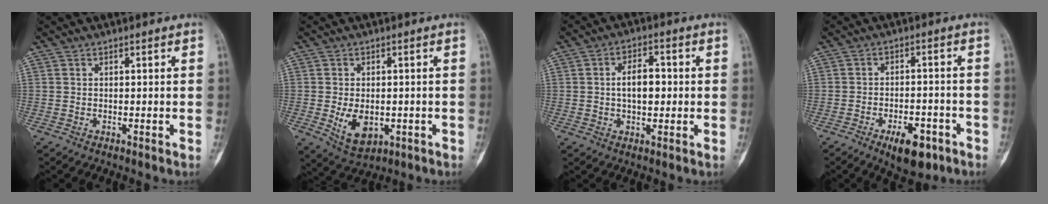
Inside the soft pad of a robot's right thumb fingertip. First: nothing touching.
{"total": 7.2, "force": [-1.5, 4.7, 5.3], "torque": [-0.073, -0.005, -0.010]}
{"total": 6.7, "force": [0.2, 3.7, 5.5], "torque": [-0.078, 0.011, -0.001]}
{"total": 8.6, "force": [-4.7, 4.1, 5.9], "torque": [-0.070, 0.022, -0.064]}